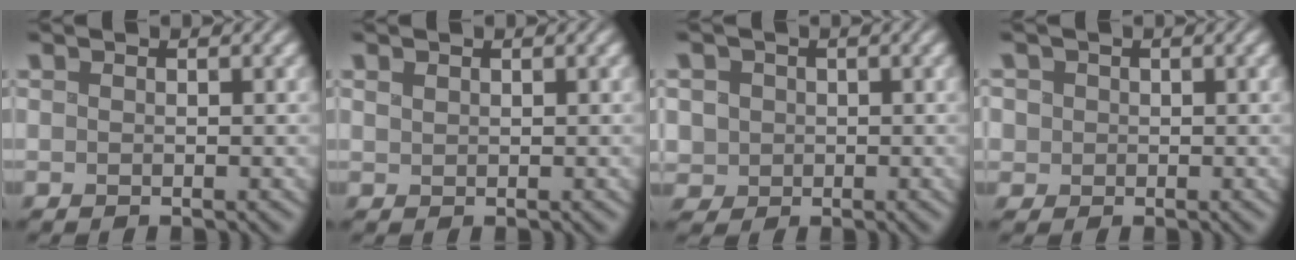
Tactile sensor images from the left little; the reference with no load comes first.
{"total": 0.5, "force": [0.4, 0.2, 0.2], "torque": [-0.007, 0.000, 0.012]}
{"total": 3.3, "force": [0.7, 3.0, 1.3], "torque": [-0.032, 0.017, 0.004]}
{"total": 3.6, "force": [1.3, 3.0, 1.5], "torque": [-0.044, 0.017, 0.009]}